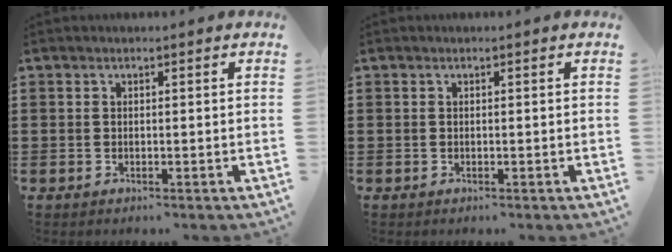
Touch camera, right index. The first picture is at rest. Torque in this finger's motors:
{"motor_torque": [0.00, 0.00, 0.00, 0.00]}